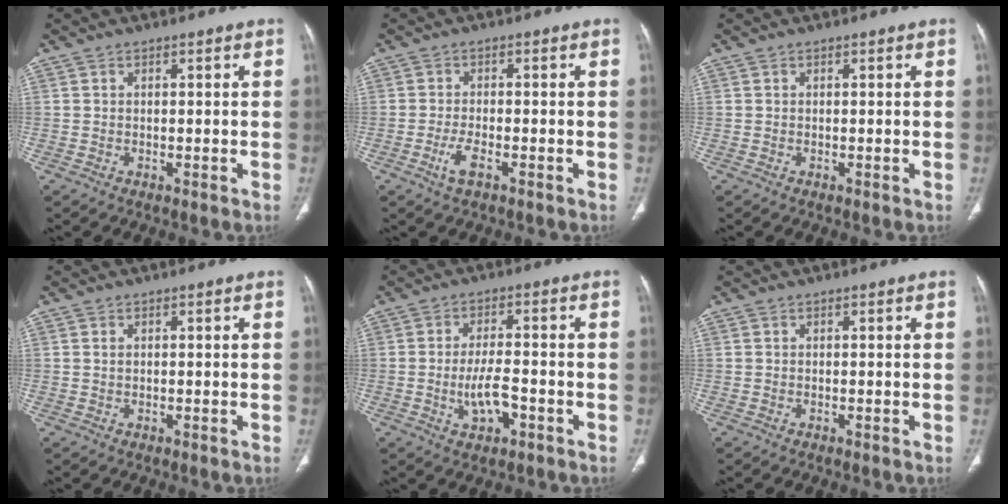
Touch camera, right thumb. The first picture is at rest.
{"total": 3.2, "force": [-1.6, 1.0, 2.6], "torque": [-0.057, 0.006, -0.029]}
{"total": 0.0}
{"total": 0.6, "force": [0.2, 0.4, 0.4], "torque": [-0.009, 0.001, 0.005]}
{"total": 6.0, "force": [-2.0, 2.6, 5.1], "torque": [-0.091, 0.009, -0.033]}
{"total": 0.0}